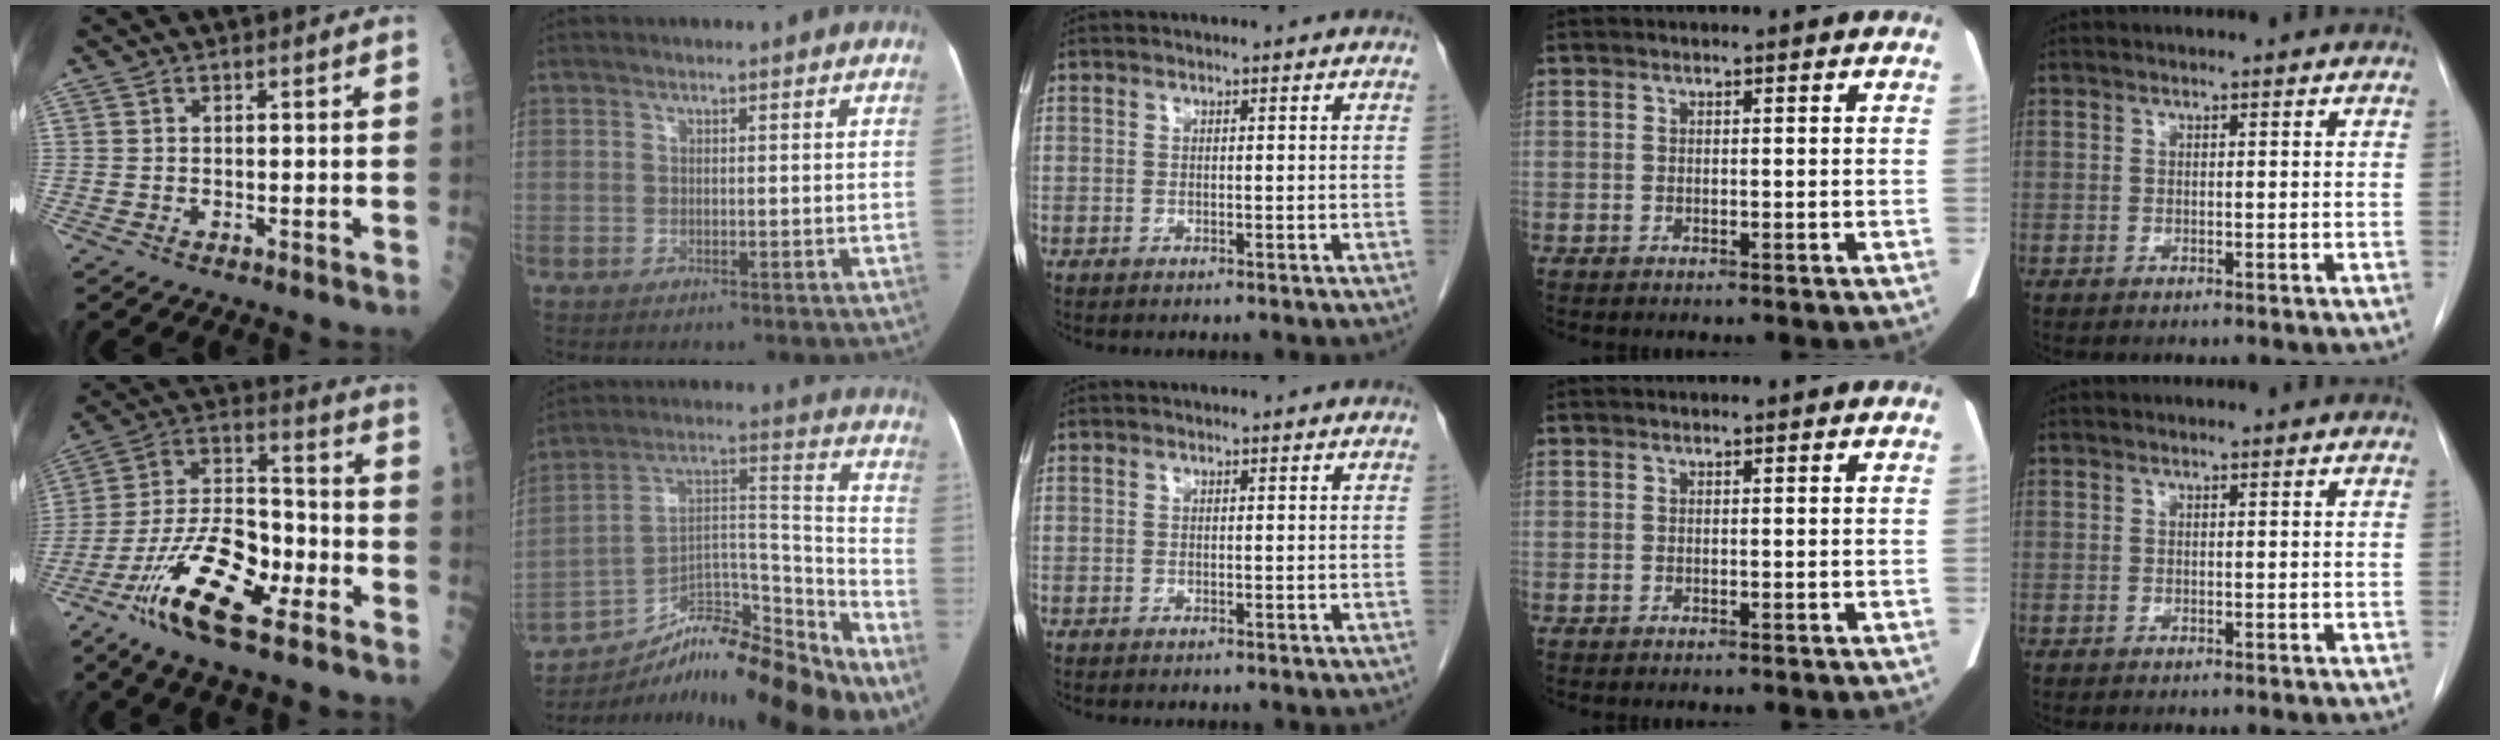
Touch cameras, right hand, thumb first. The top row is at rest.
{"thumb": {"total": 20.0, "force": [-9.9, 7.1, 15.9], "torque": [-0.301, 0.048, -0.181]}, "index": {"total": 20.7, "force": [-14.4, 4.7, 14.1], "torque": [-0.191, 0.055, -0.222]}}